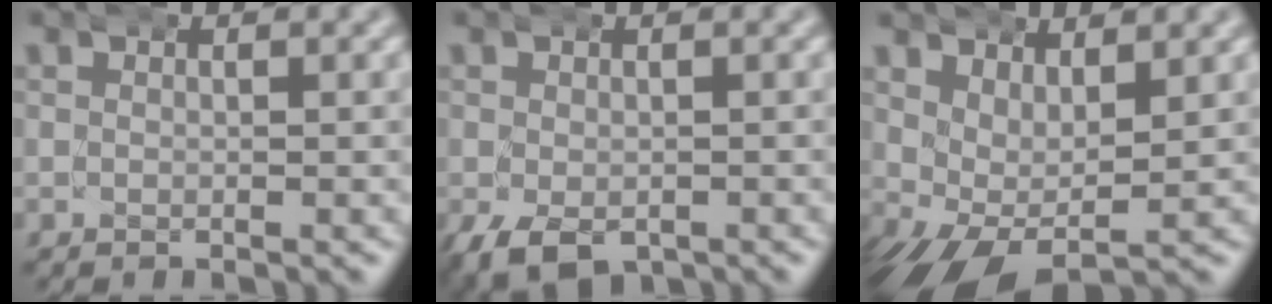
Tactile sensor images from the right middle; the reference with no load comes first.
{"total": 4.4, "force": [-2.9, 2.8, 1.8], "torque": [-0.046, -0.024, -0.034]}
{"total": 5.5, "force": [-1.6, 4.0, 3.4], "torque": [-0.089, -0.034, -0.015]}